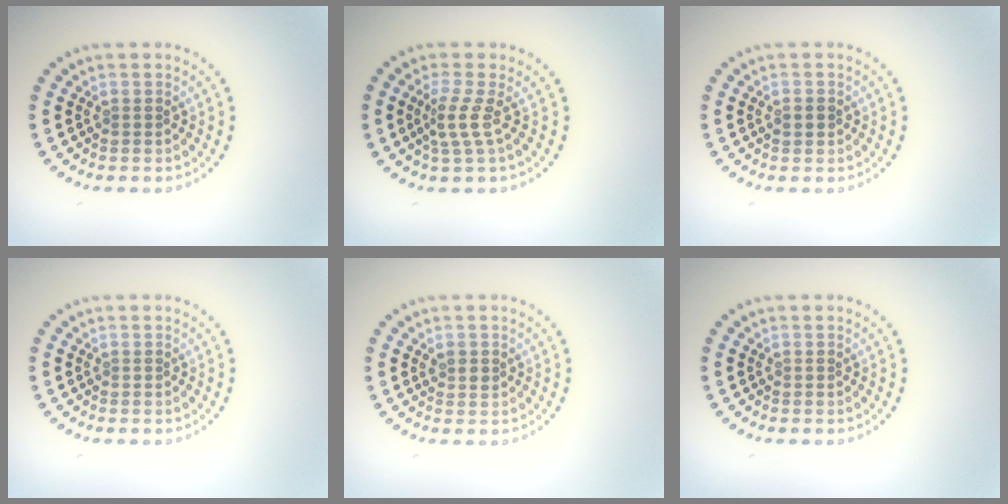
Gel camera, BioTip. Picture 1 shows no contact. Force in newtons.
{"total": 2.3, "press": 1.5, "slide": 1.7}
{"total": 1.6, "press": 1.6, "slide": 0.2}
{"total": 0.0}
{"total": 1.2, "press": 1.2, "slide": 0.2}
{"total": 0.0}